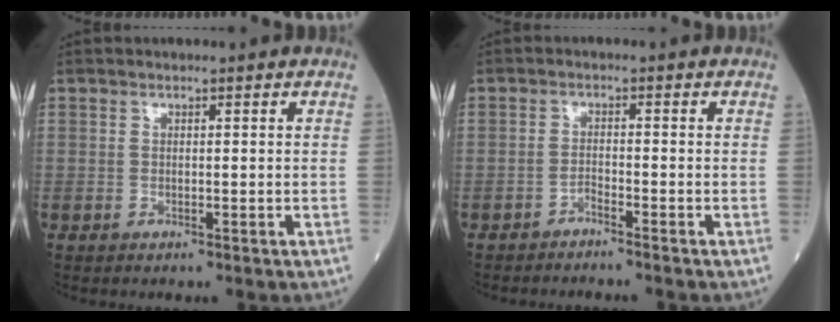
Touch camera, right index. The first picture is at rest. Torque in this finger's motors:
{"motor_torque": [0.10, 0.00, 0.01, -0.01]}